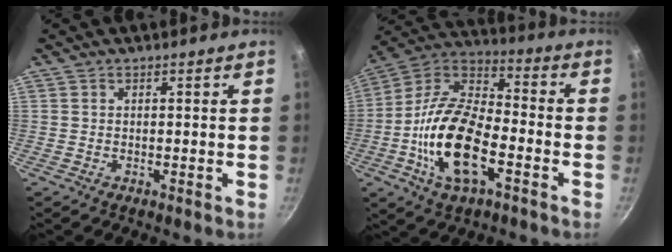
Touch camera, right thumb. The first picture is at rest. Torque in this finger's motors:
{"motor_torque": [0.10, 1.12, 1.76, -0.79, 0.26]}